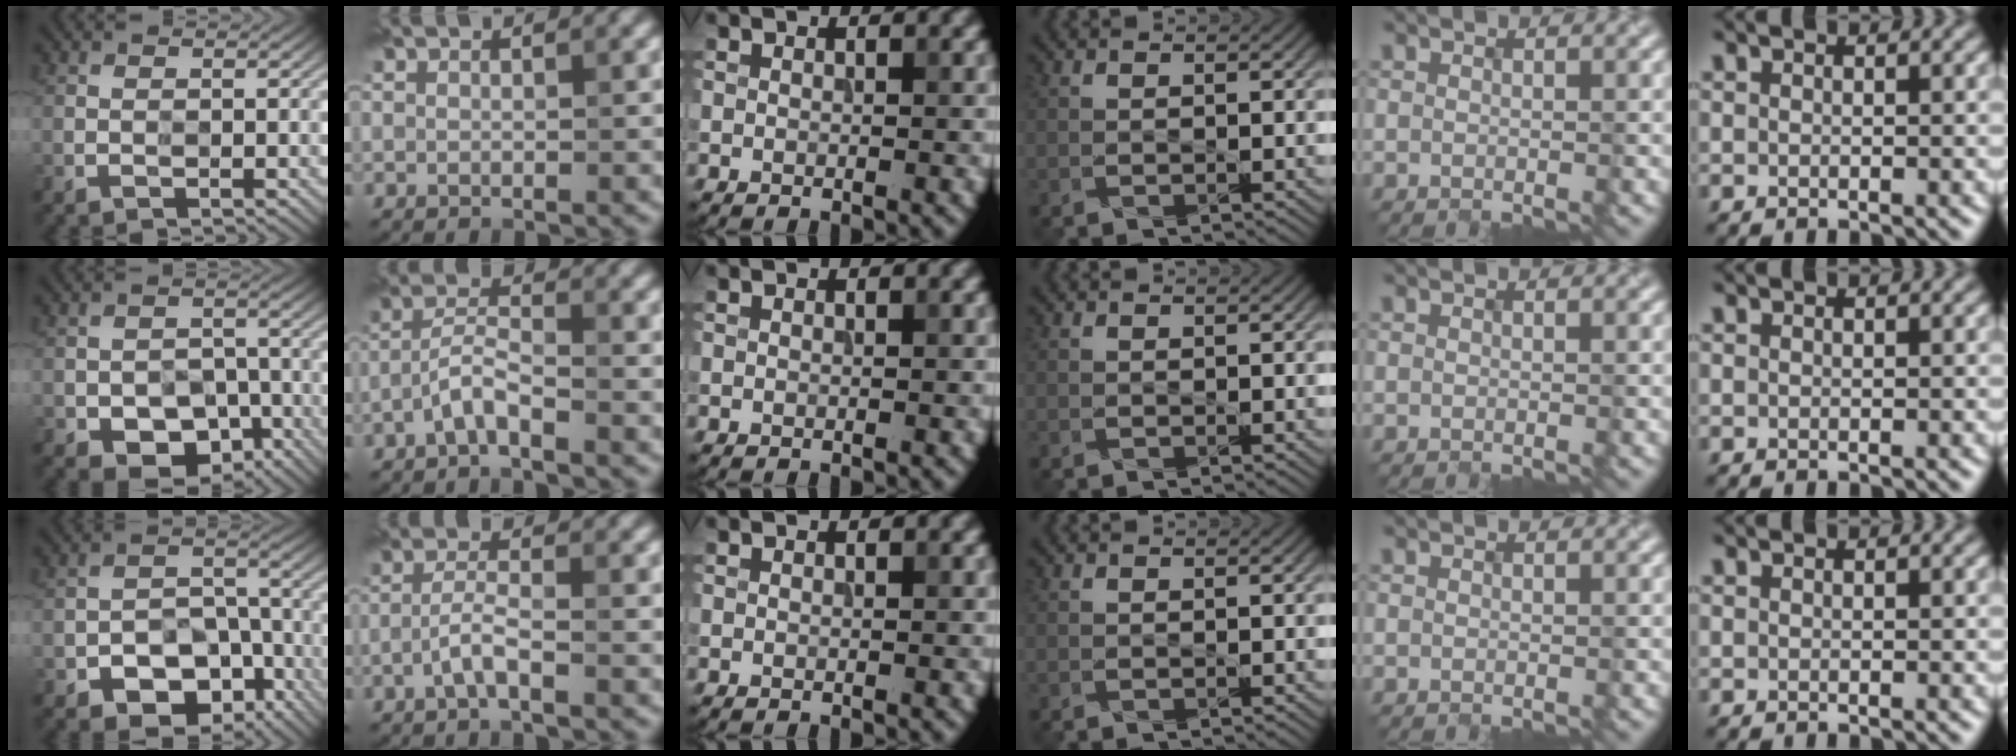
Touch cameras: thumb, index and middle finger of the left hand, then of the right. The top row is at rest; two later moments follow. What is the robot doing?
{"motion": "extract", "object": "file holder"}